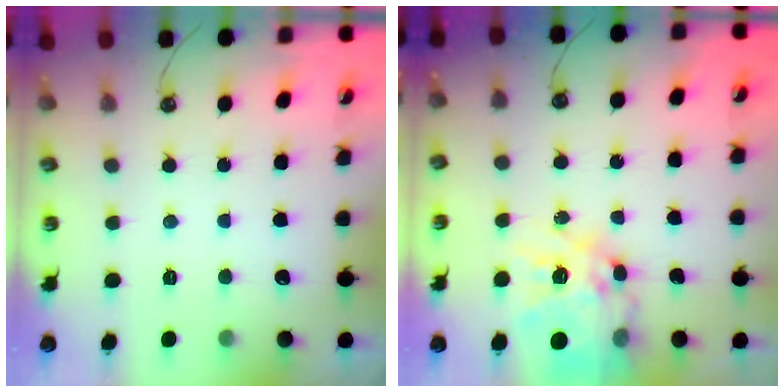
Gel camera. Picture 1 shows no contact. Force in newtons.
{"total": 17.8, "press": 17.8, "slide": 1.5}